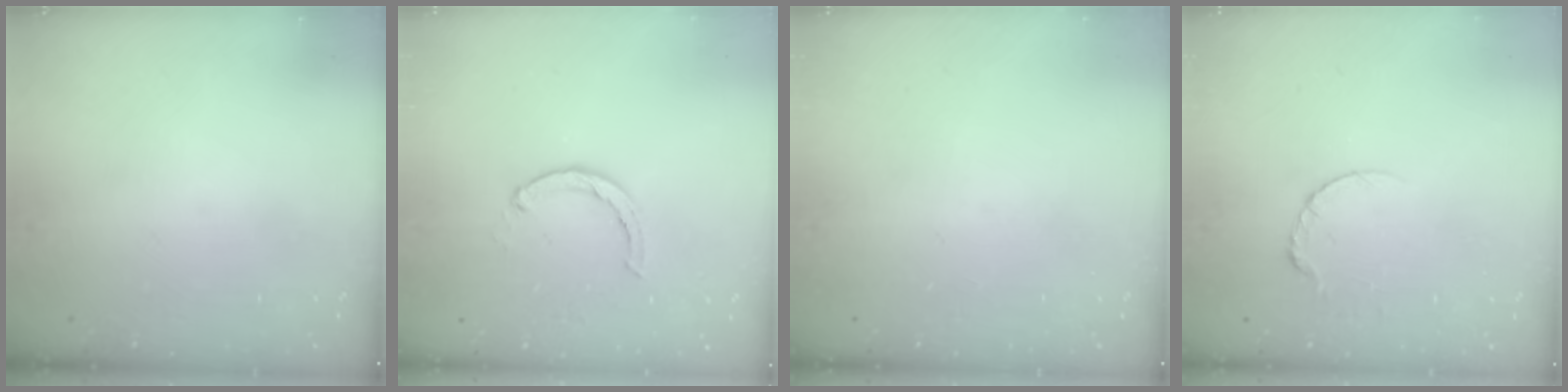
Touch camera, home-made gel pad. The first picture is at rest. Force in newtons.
{"total": 3.0, "press": 3.0, "slide": 0.4}
{"total": 0.0}
{"total": 3.9, "press": 3.8, "slide": 0.5}